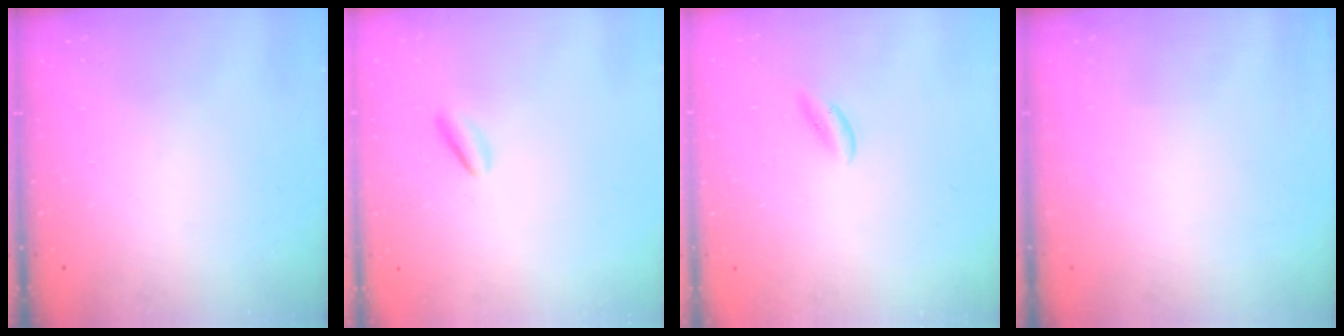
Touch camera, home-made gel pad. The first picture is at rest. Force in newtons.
{"total": 2.2, "press": 2.1, "slide": 0.6}
{"total": 0.0}
{"total": 0.0}